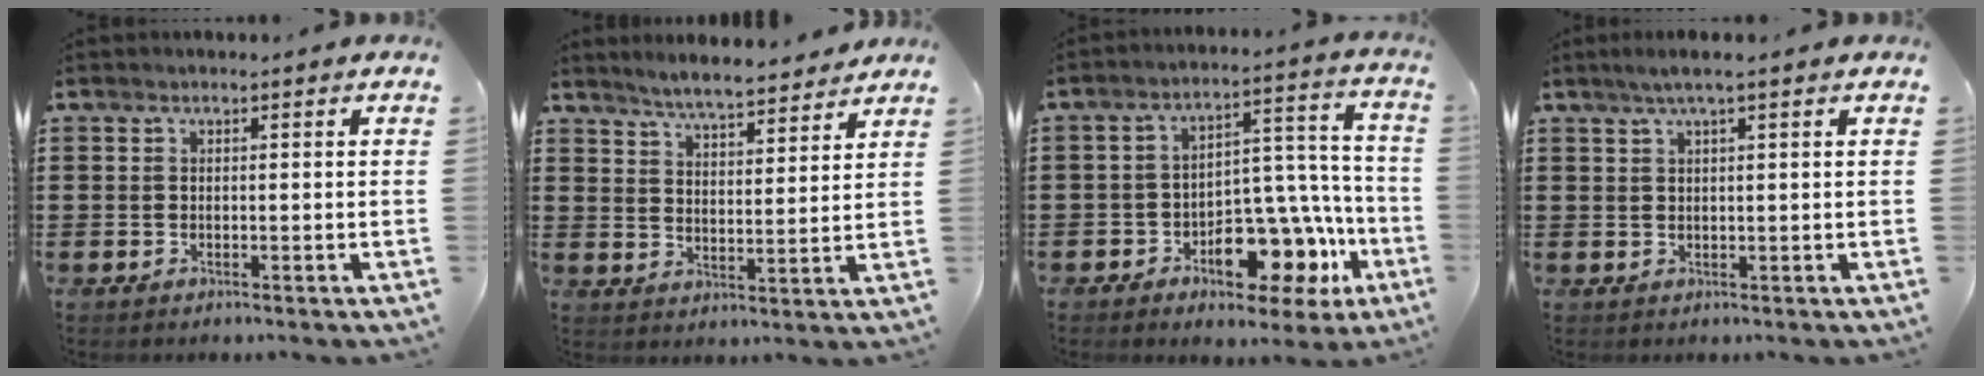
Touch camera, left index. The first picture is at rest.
{"total": 5.1, "force": [4.9, 0.0, 1.1], "torque": [-0.041, -0.023, 0.087]}
{"total": 11.0, "force": [-6.3, 5.7, 7.0], "torque": [-0.113, 0.009, -0.108]}
{"total": 2.5, "force": [1.3, -0.1, 2.1], "torque": [-0.041, 0.001, 0.023]}